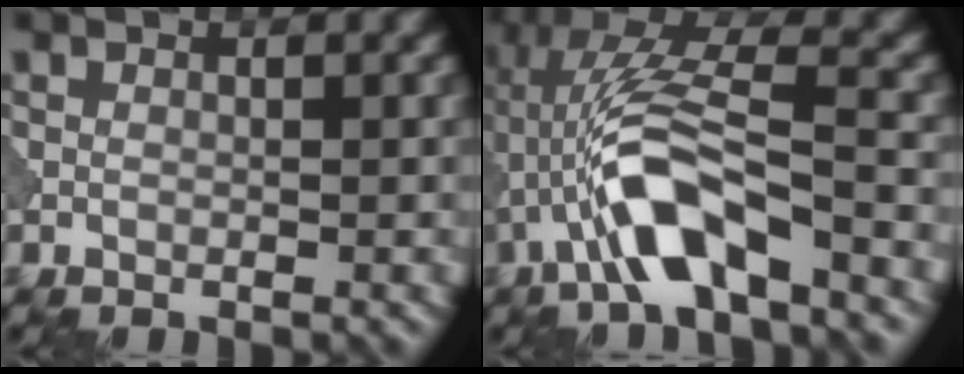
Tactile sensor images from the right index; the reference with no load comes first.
{"total": 8.1, "force": [-2.9, 2.5, 7.1], "torque": [-0.146, 0.019, -0.059]}